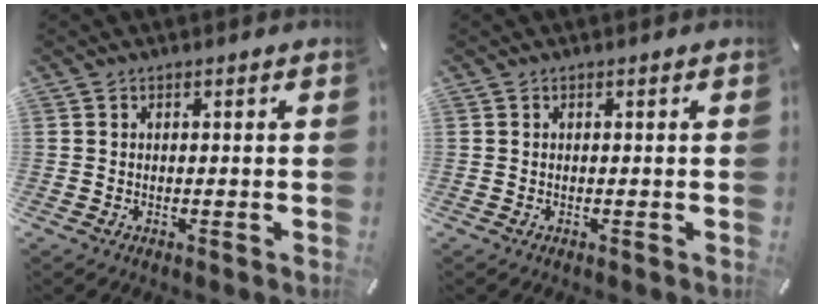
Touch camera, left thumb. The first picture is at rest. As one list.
[{"total": 0.0}]